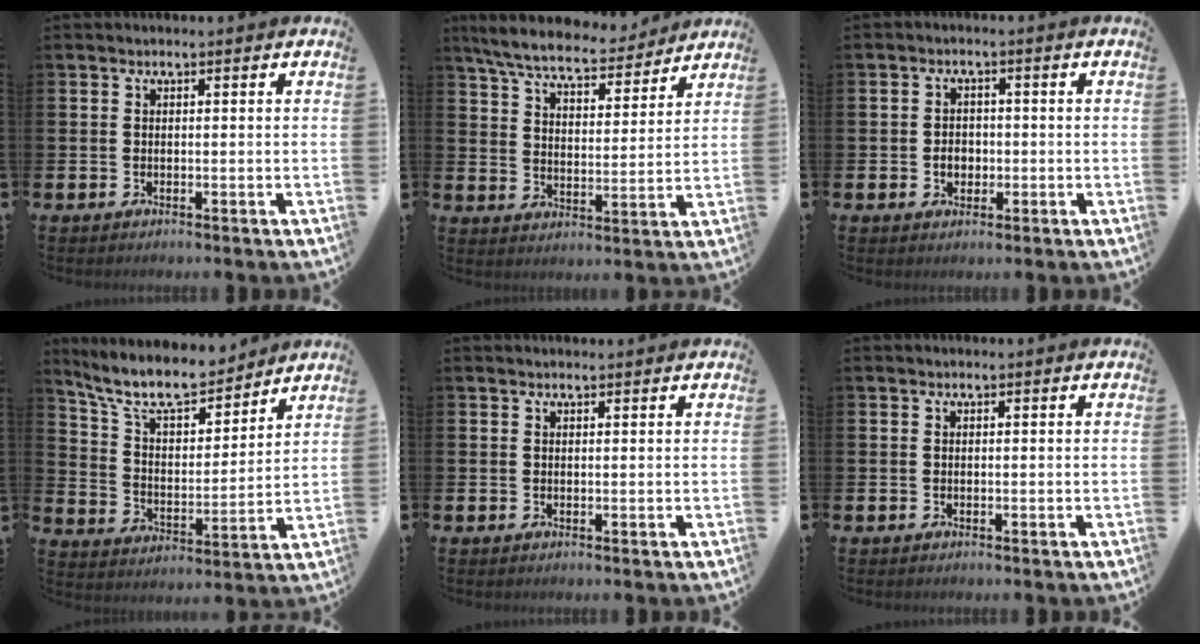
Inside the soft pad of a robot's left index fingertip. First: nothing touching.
{"total": 8.0, "force": [7.5, 1.5, 2.5], "torque": [-0.084, -0.039, 0.134]}
{"total": 2.5, "force": [-0.5, 2.0, 1.4], "torque": [-0.012, -0.001, -0.016]}
{"total": 10.0, "force": [8.9, 2.7, 3.7], "torque": [-0.098, -0.057, 0.156]}
{"total": 0.6, "force": [0.6, 0.0, 0.1], "torque": [0.006, -0.003, 0.009]}
{"total": 0.0}